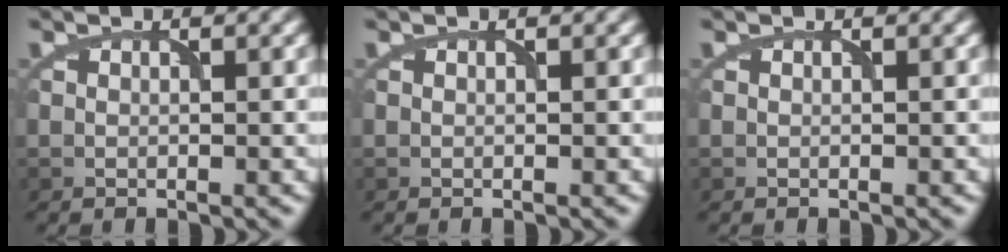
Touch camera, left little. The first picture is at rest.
{"total": 0.0}
{"total": 0.0}